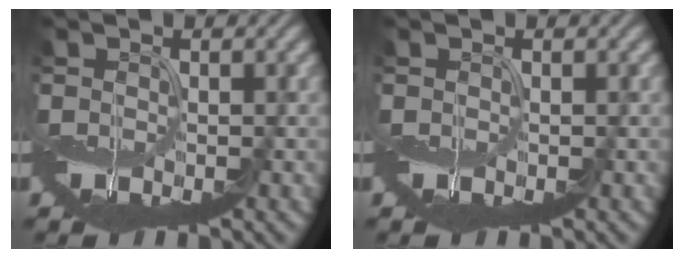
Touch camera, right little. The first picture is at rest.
{"total": 0.0}